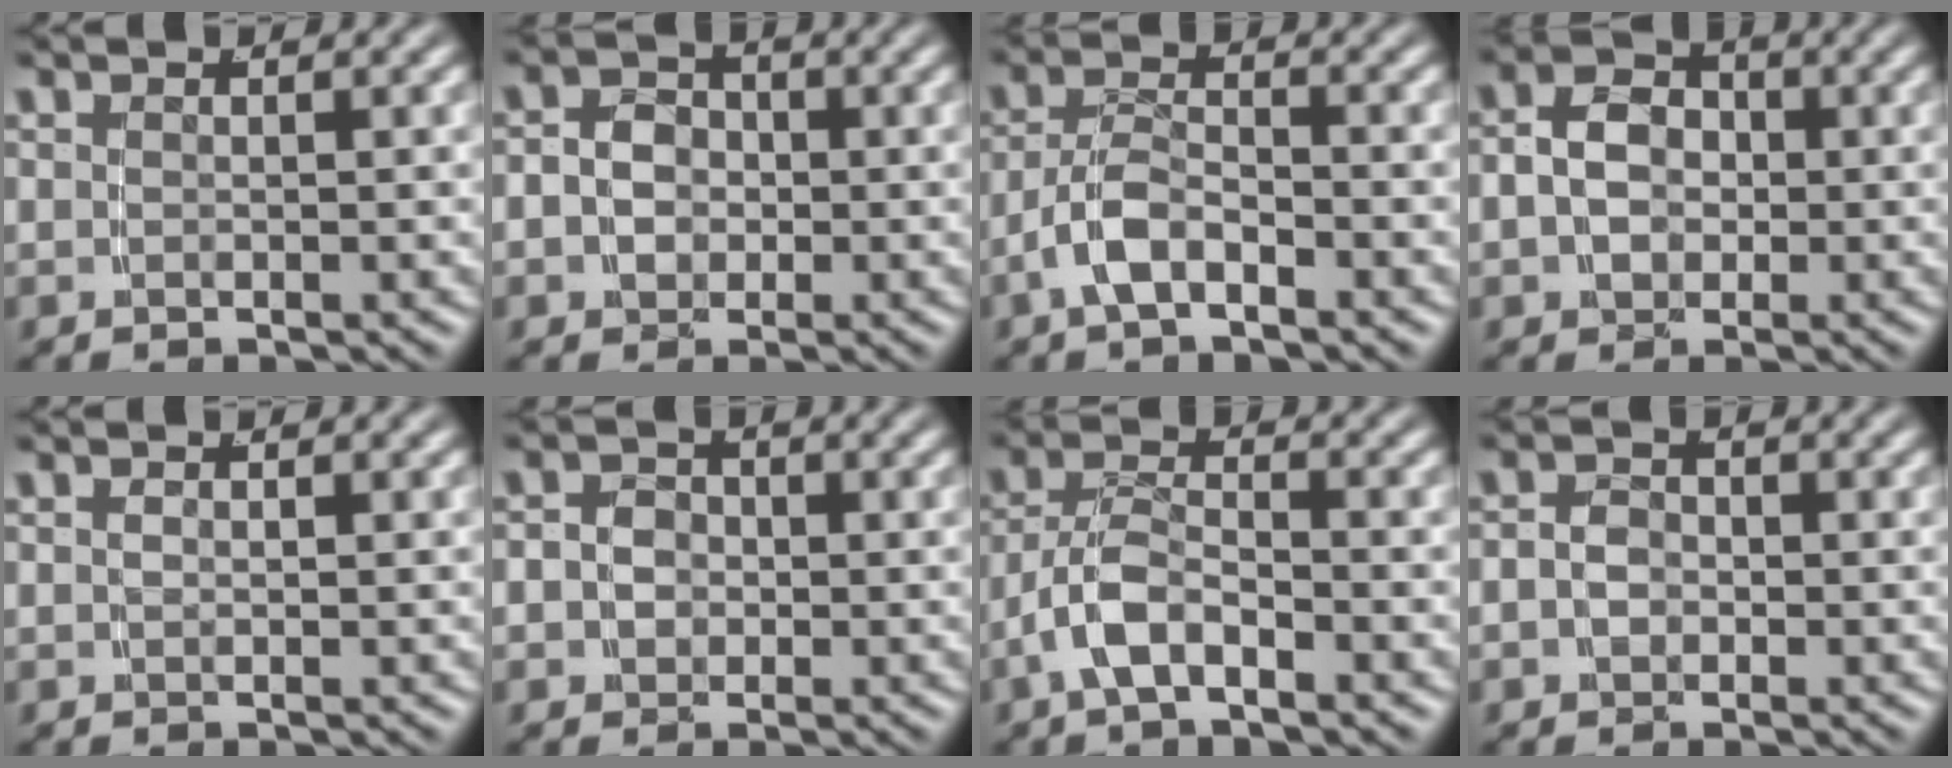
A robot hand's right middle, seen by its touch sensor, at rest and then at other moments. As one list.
[{"total": 4.9, "force": [-0.6, 4.4, 2.1], "torque": [-0.056, -0.022, -0.007]}, {"total": 3.3, "force": [-2.0, 1.4, 2.2], "torque": [-0.042, -0.006, -0.033]}, {"total": 5.4, "force": [-0.3, 4.6, 2.9], "torque": [-0.068, -0.018, -0.002]}, {"total": 0.0}, {"total": 3.8, "force": [-0.5, 3.5, 1.3], "torque": [-0.038, -0.017, -0.008]}, {"total": 3.5, "force": [-1.9, 1.8, 2.3], "torque": [-0.048, -0.009, -0.032]}, {"total": 2.5, "force": [-0.8, 2.2, 1.0], "torque": [-0.034, -0.016, -0.010]}]